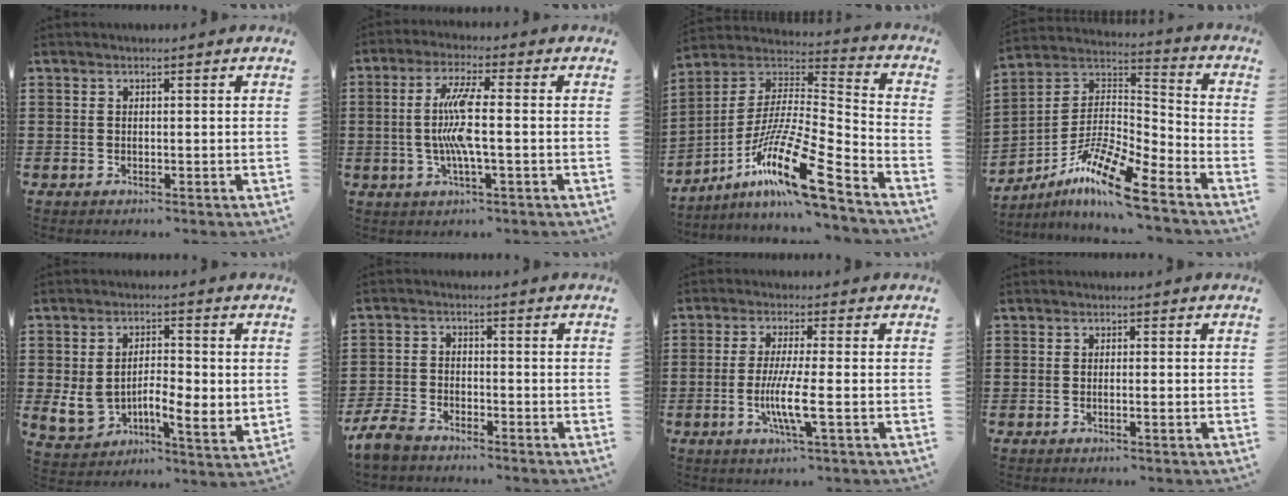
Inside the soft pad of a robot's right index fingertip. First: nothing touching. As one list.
[{"total": 7.6, "force": [-0.6, 0.9, 7.6], "torque": [-0.164, -0.011, -0.022]}, {"total": 17.2, "force": [-10.6, 2.2, 13.3], "torque": [-0.256, 0.006, -0.192]}, {"total": 11.7, "force": [-9.0, 1.3, 7.4], "torque": [-0.152, 0.004, -0.182]}, {"total": 7.4, "force": [-0.4, 4.7, 5.7], "torque": [-0.112, 0.002, -0.006]}, {"total": 4.3, "force": [-3.8, 1.4, 1.4], "torque": [-0.054, -0.004, -0.084]}, {"total": 6.8, "force": [-1.6, 0.6, 6.6], "torque": [-0.136, -0.015, -0.035]}, {"total": 0.9, "force": [-0.4, -0.1, 0.8], "torque": [-0.013, -0.004, -0.007]}]